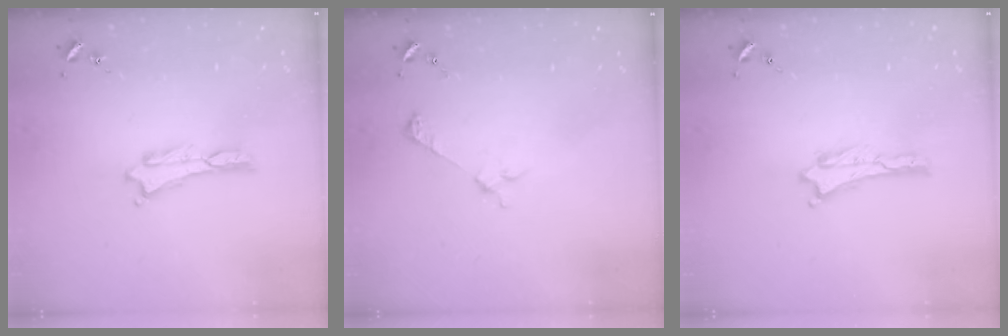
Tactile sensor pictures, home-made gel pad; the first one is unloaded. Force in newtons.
{"total": 2.5, "press": 2.5, "slide": 0.2}
{"total": 0.0}